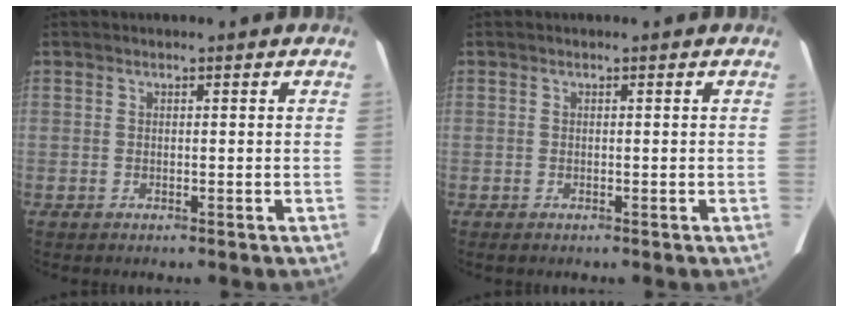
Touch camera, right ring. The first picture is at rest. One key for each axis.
{"total": 0.0}